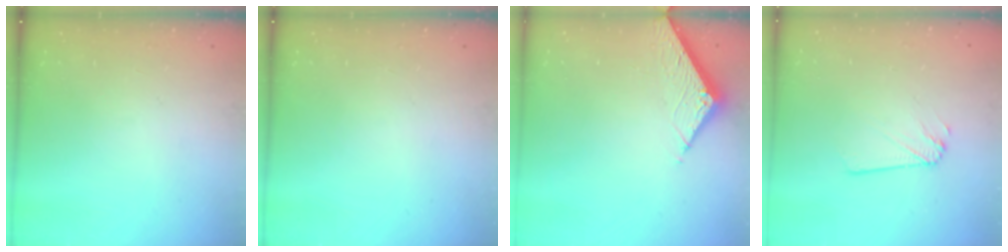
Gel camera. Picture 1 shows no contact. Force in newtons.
{"total": 0.0}
{"total": 5.4, "press": 5.4, "slide": 0.7}
{"total": 2.0, "press": 2.0, "slide": 0.1}